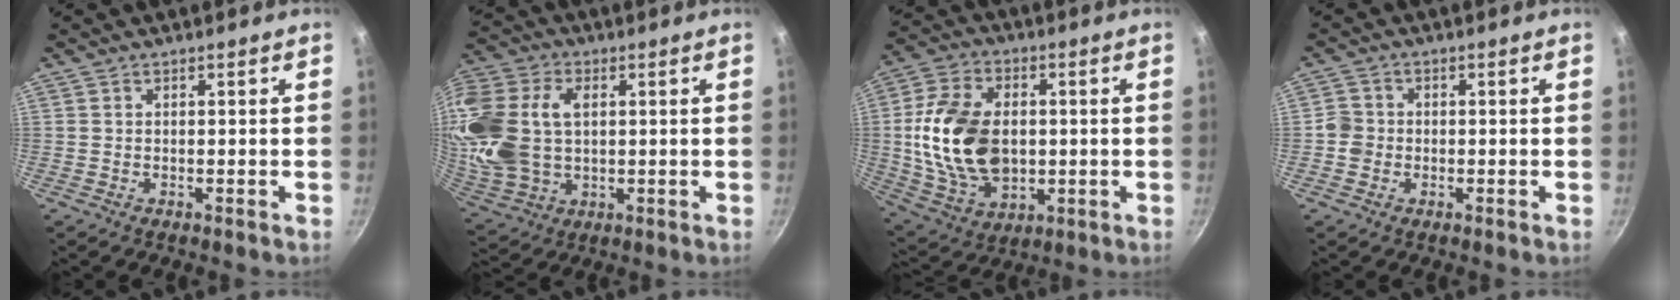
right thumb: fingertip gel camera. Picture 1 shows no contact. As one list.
[{"total": 23.0, "force": [4.1, 16.2, 15.9], "torque": [-0.364, 0.017, 0.083]}, {"total": 19.6, "force": [0.2, 13.2, 14.6], "torque": [-0.263, 0.006, 0.013]}, {"total": 3.2, "force": [-0.8, 3.0, 0.9], "torque": [-0.003, 0.012, -0.021]}]